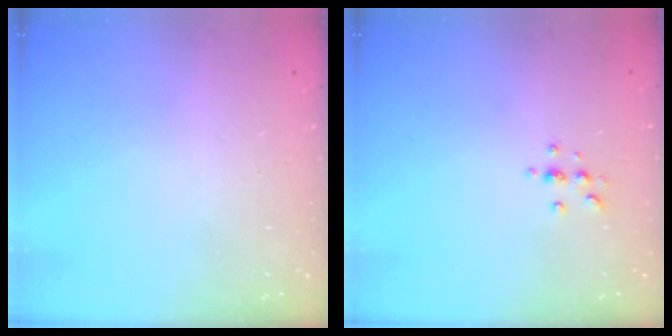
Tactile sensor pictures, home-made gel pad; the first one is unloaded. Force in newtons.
{"total": 2.9, "press": 2.9, "slide": 0.4}